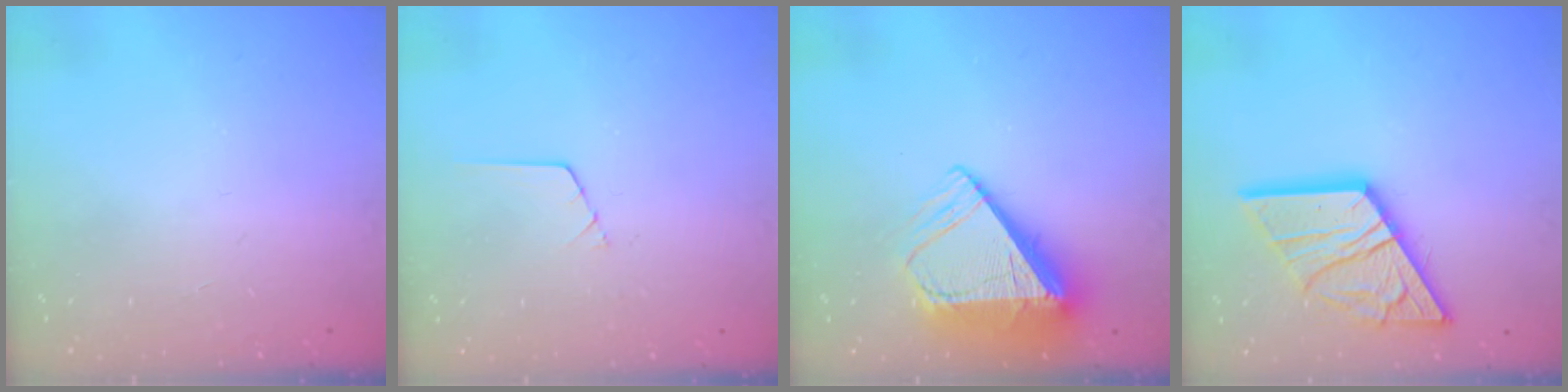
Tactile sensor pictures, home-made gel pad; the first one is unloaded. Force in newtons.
{"total": 0.6, "press": 0.6, "slide": 0.2}
{"total": 11.9, "press": 11.8, "slide": 1.6}
{"total": 18.9, "press": 18.8, "slide": 1.6}